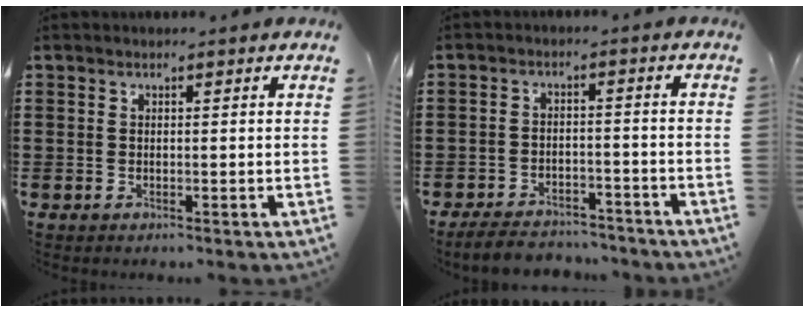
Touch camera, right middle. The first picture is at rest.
{"total": 4.2, "force": [-4.1, 0.7, 0.7], "torque": [-0.021, 0.002, -0.087]}